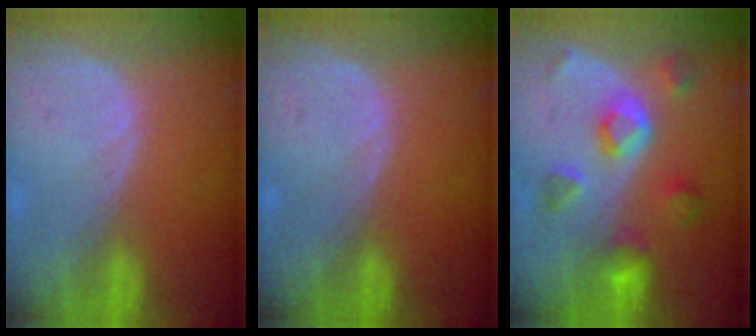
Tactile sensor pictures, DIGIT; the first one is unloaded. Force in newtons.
{"total": 0.0}
{"total": 7.7, "press": 6.8, "slide": 3.5}